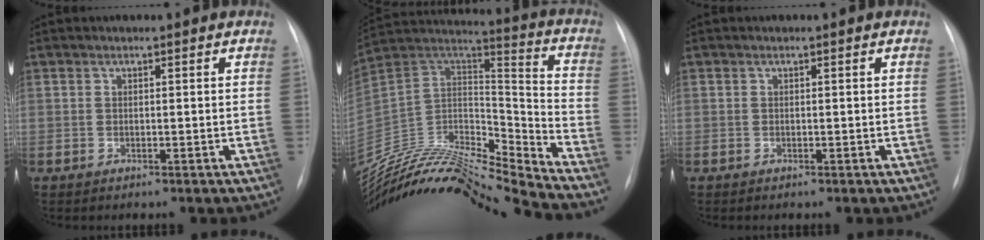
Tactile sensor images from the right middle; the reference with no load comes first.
{"total": 23.2, "force": [-22.1, 0.1, 7.0], "torque": [-0.138, 0.024, -0.383]}
{"total": 0.0}